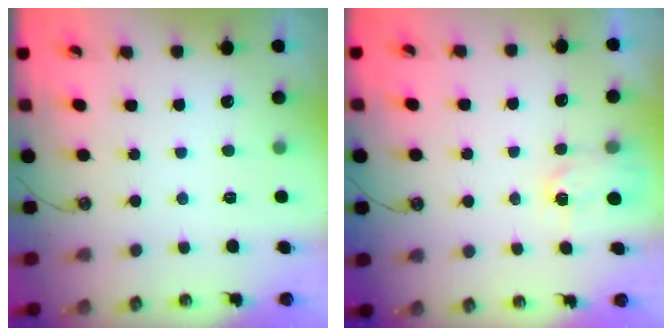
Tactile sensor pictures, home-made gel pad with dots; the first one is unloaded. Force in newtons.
{"total": 2.5, "press": 2.4, "slide": 0.4}